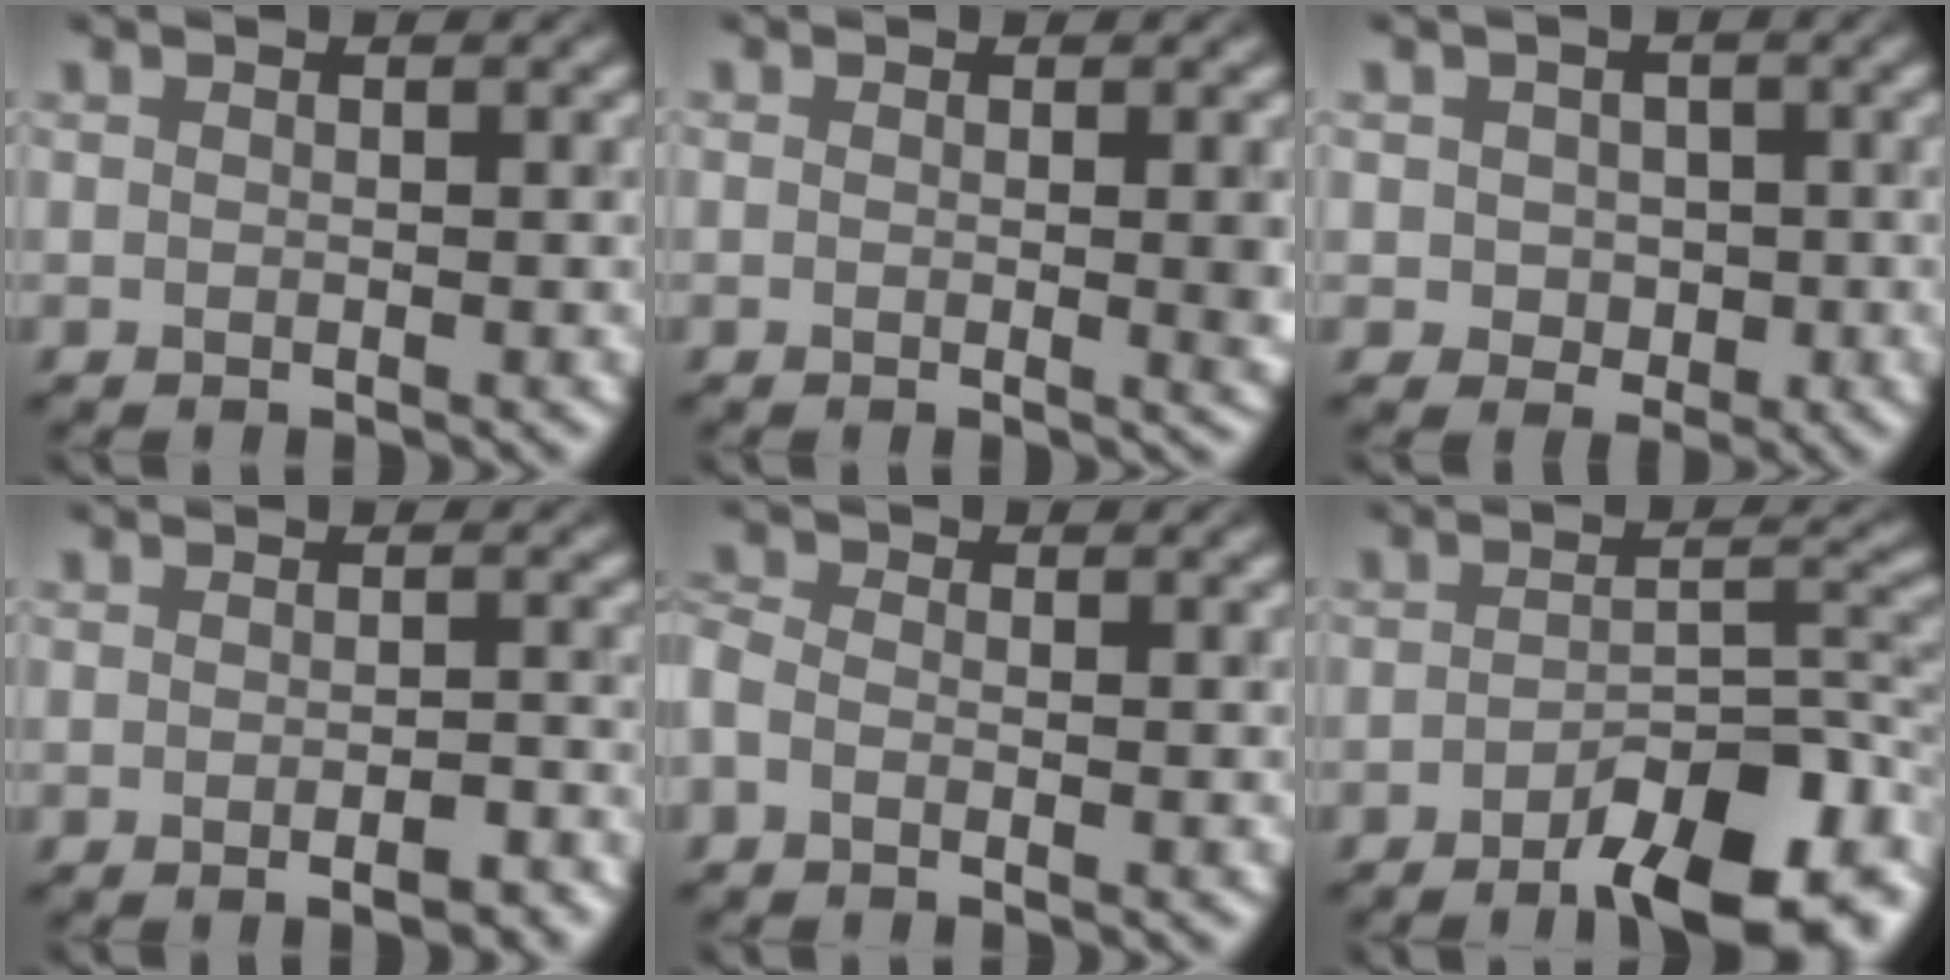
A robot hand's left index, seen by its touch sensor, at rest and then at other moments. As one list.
[{"total": 2.2, "force": [0.0, 0.4, 2.2], "torque": [-0.027, -0.007, 0.004]}, {"total": 2.0, "force": [-0.2, 1.9, 0.6], "torque": [-0.011, -0.009, 0.000]}, {"total": 2.3, "force": [-1.3, 0.6, 1.8], "torque": [-0.022, -0.005, -0.012]}, {"total": 1.4, "force": [-1.0, 0.8, 0.6], "torque": [-0.024, -0.006, -0.023]}, {"total": 8.6, "force": [-5.5, 2.3, 6.2], "torque": [-0.087, 0.000, -0.080]}]